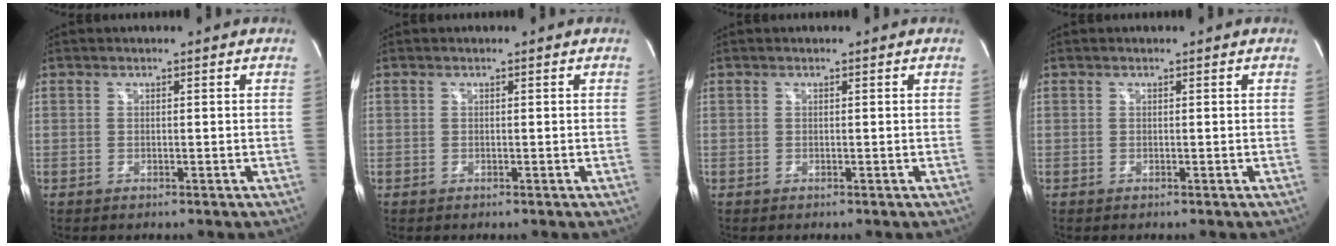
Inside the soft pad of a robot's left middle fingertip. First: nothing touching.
{"total": 0.0}
{"total": 0.0}
{"total": 0.0}